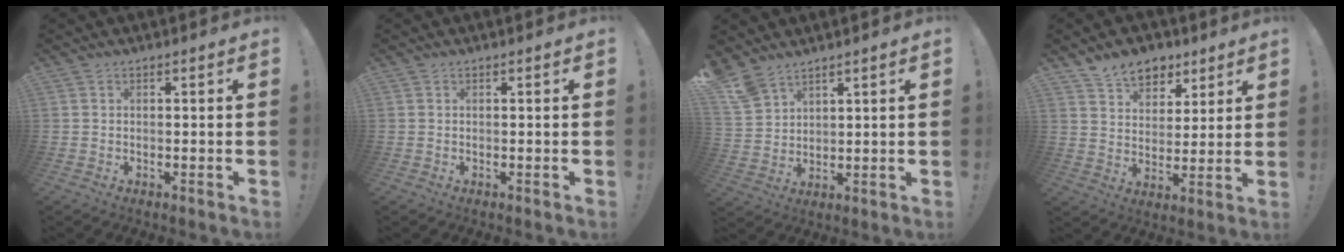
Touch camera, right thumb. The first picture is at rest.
{"total": 0.0}
{"total": 7.0, "force": [5.7, 3.2, 2.4], "torque": [-0.056, -0.032, 0.116]}
{"total": 10.6, "force": [7.5, 6.8, 3.1], "torque": [-0.056, -0.044, 0.148]}